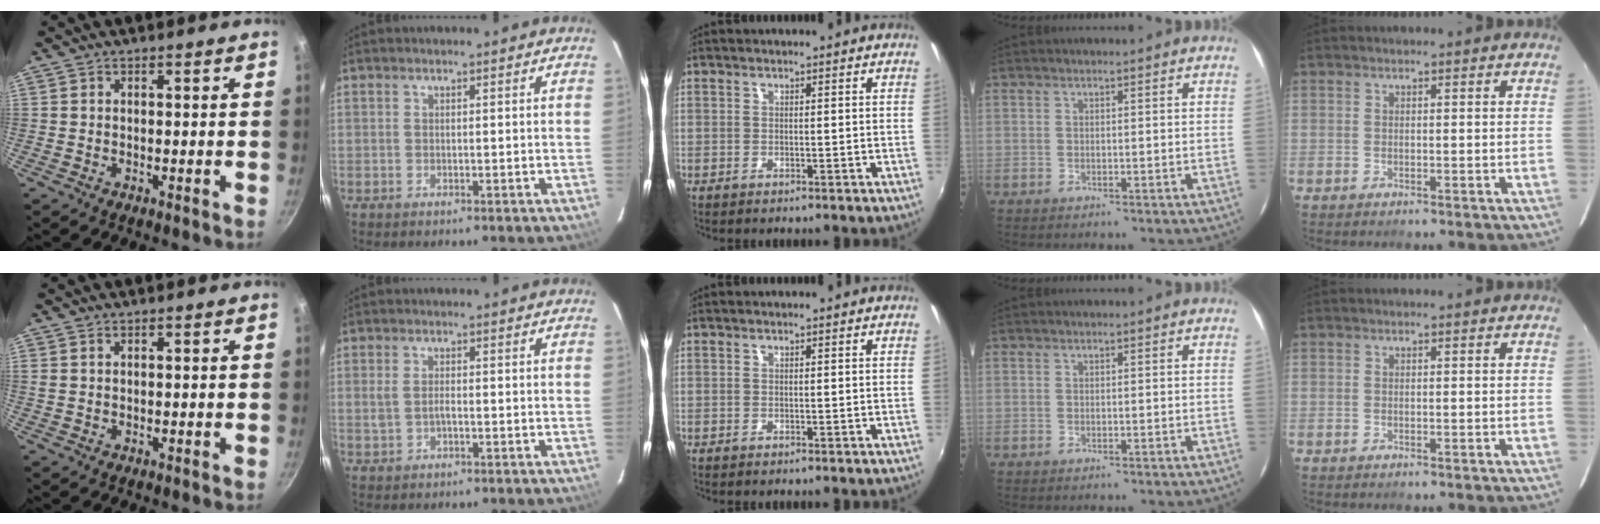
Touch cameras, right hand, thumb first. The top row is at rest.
{"thumb": {"total": 0.7, "force": [0.4, 0.5, 0.3], "torque": [-0.006, 0.001, 0.008]}, "index": {"total": 2.7, "force": [-0.5, 1.4, 2.2], "torque": [-0.046, 0.000, -0.006]}}